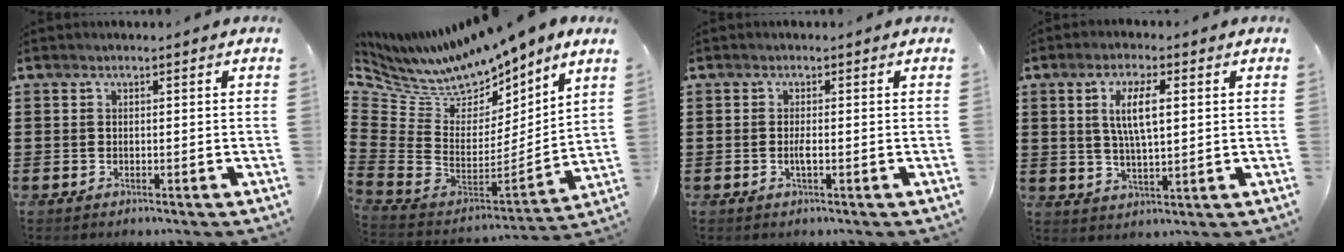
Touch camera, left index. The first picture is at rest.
{"total": 7.6, "force": [7.2, 2.5, 0.8], "torque": [-0.067, -0.066, 0.128]}
{"total": 1.3, "force": [-0.3, 0.2, 1.3], "torque": [-0.026, -0.002, -0.005]}
{"total": 6.5, "force": [1.8, 2.1, 5.9], "torque": [-0.121, 0.009, 0.028]}